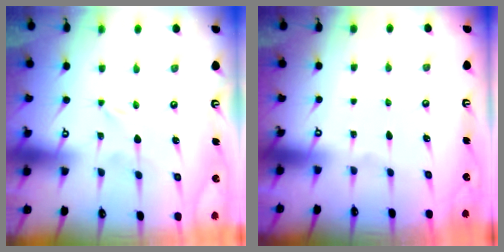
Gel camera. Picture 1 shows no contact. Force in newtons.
{"total": 0.0}